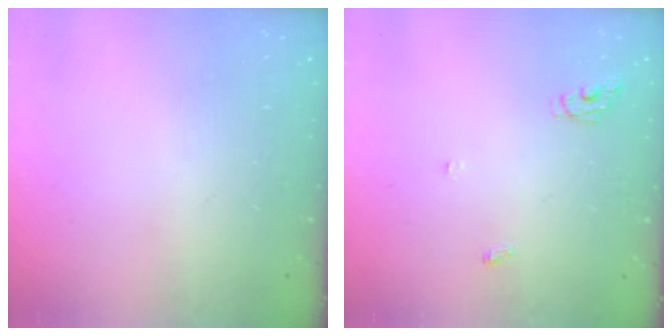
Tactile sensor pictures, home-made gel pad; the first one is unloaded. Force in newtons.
{"total": 4.4, "press": 4.4, "slide": 0.3}